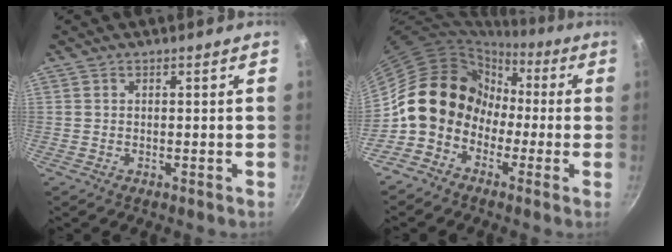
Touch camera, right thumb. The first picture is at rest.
{"total": 12.0, "force": [-1.9, 10.5, 5.4], "torque": [-0.032, 0.045, -0.047]}